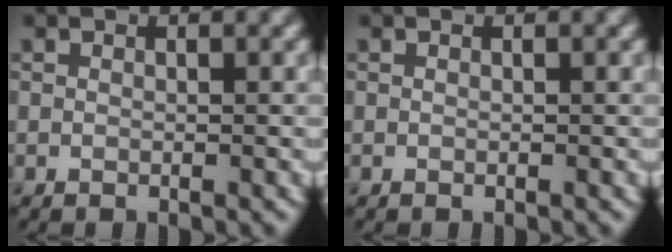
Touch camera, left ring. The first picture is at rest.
{"total": 0.0}